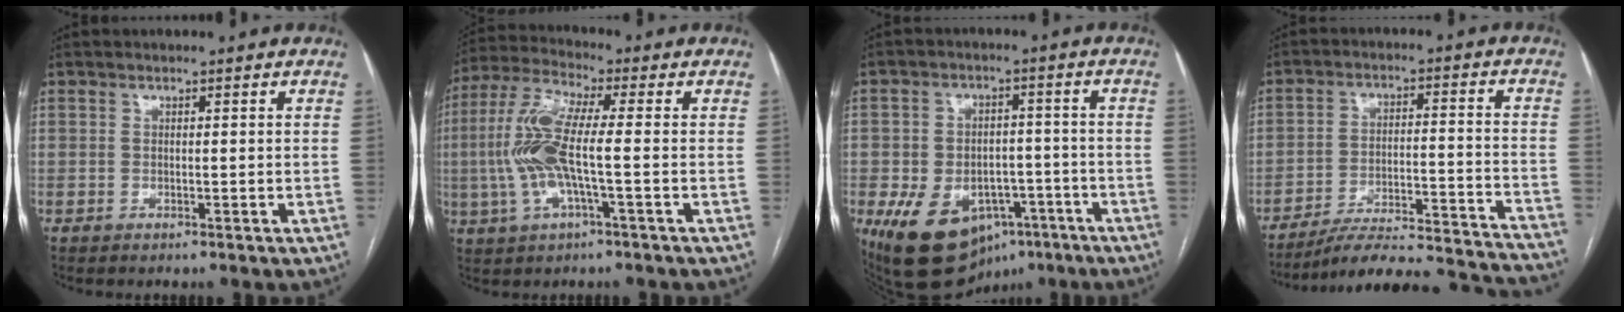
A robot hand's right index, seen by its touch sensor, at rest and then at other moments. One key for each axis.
{"total": 11.0, "fx": -1.3, "fy": 1.7, "fz": 10.8, "tx": -0.243, "ty": 0.011, "tz": -0.031}
{"total": 15.0, "fx": -7.9, "fy": 9.7, "fz": 8.2, "tx": -0.144, "ty": 0.013, "tz": -0.110}
{"total": 25.0, "fx": -23.7, "fy": 1.5, "fz": 7.8, "tx": -0.063, "ty": -0.002, "tz": -0.320}